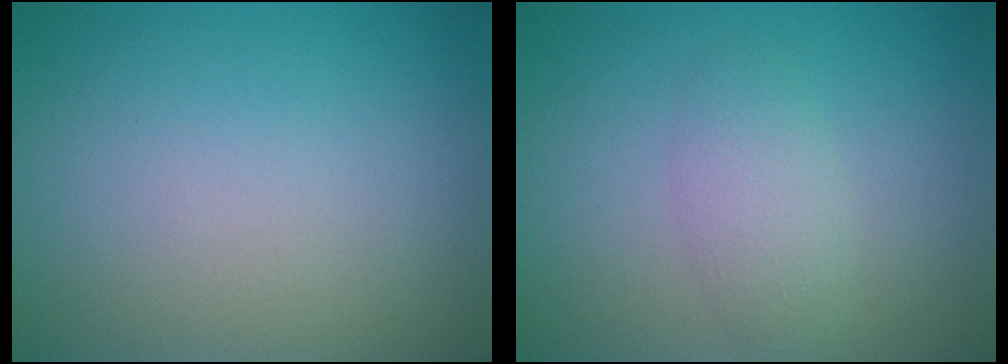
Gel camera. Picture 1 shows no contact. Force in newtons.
{"total": 2.1, "press": 2.1, "slide": 0.1}